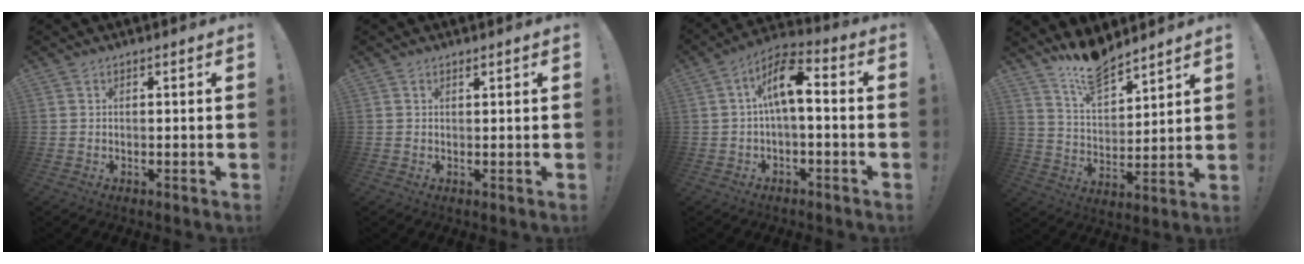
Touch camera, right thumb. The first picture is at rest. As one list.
[{"total": 0.5, "force": [0.5, 0.0, 0.2], "torque": [0.003, -0.003, 0.008]}, {"total": 10.8, "force": [0.9, 4.4, 9.8], "torque": [-0.160, 0.014, 0.017]}, {"total": 11.9, "force": [10.6, 3.7, 4.0], "torque": [-0.075, -0.082, 0.196]}]